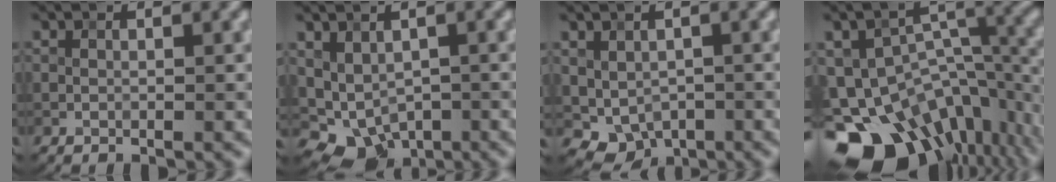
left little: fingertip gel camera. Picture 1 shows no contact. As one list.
[{"total": 4.5, "force": [-0.7, 3.5, 2.8], "torque": [-0.043, -0.012, 0.003]}, {"total": 3.4, "force": [-0.4, 2.8, 2.0], "torque": [-0.029, -0.016, 0.006]}, {"total": 14.6, "force": [-8.1, 9.2, 8.0], "torque": [-0.151, -0.009, -0.113]}]